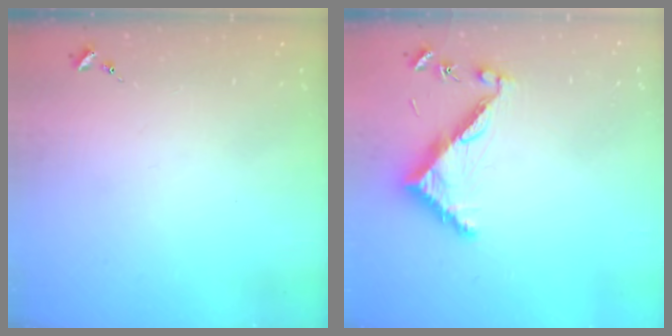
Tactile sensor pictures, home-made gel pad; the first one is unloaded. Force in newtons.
{"total": 8.0, "press": 7.9, "slide": 0.4}